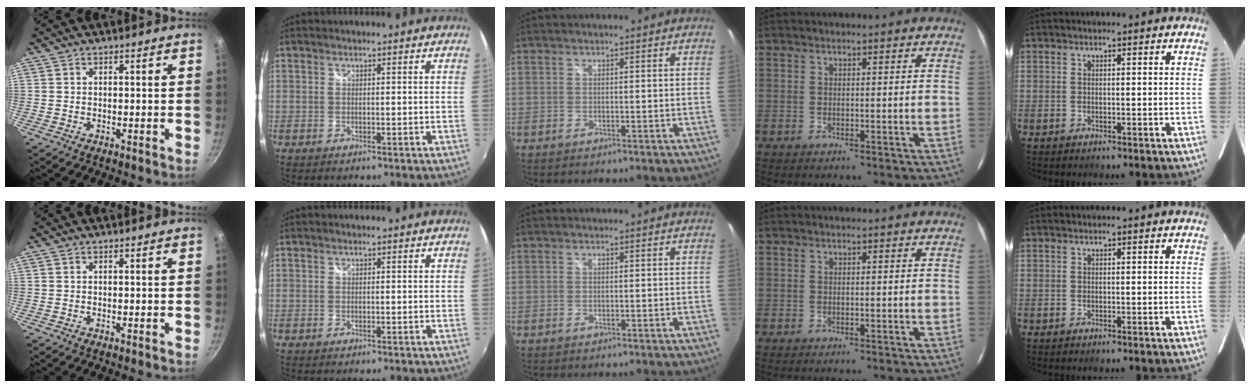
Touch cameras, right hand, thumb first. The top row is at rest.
{}